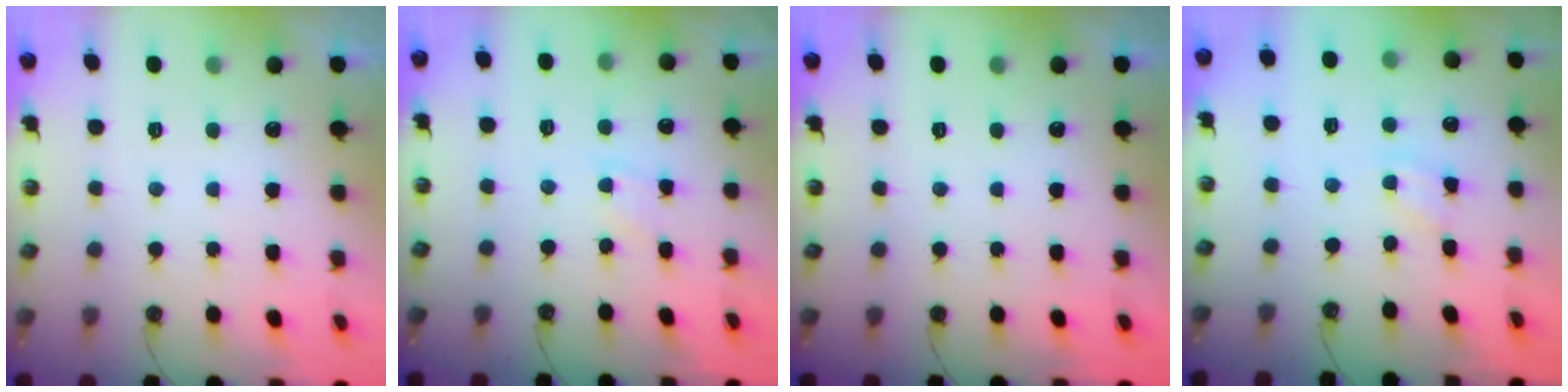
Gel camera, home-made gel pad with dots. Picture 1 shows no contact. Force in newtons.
{"total": 5.6, "press": 5.6, "slide": 0.7}
{"total": 0.0}
{"total": 2.0, "press": 2.0, "slide": 0.3}